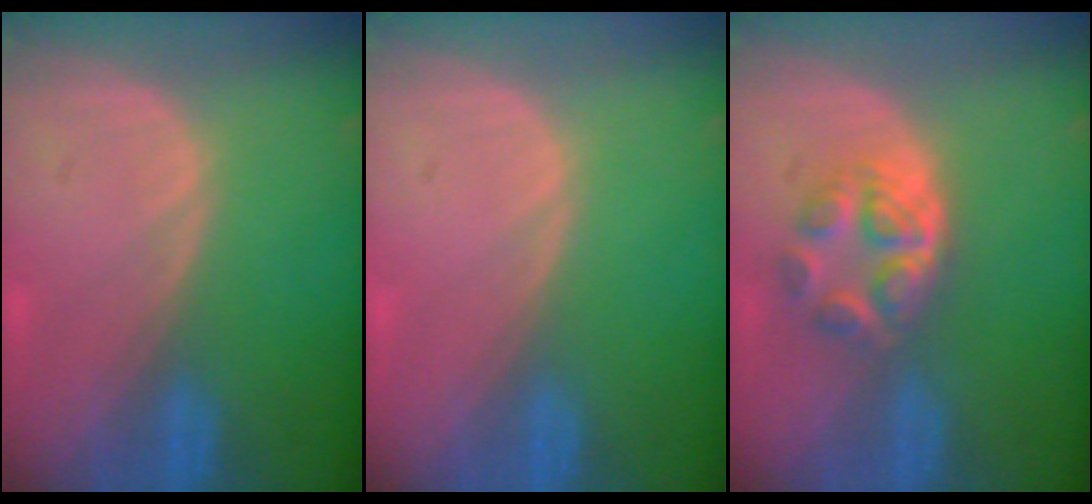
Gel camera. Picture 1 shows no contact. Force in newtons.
{"total": 0.0}
{"total": 6.2, "press": 5.2, "slide": 3.3}